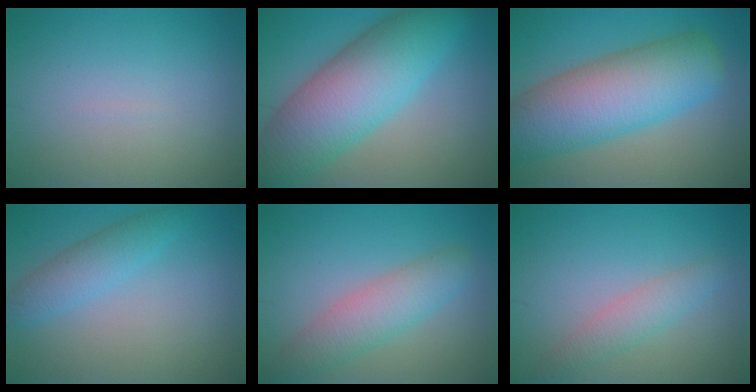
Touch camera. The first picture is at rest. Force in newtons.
{"total": 10.6, "press": 10.6, "slide": 0.4}
{"total": 10.4, "press": 10.3, "slide": 0.7}
{"total": 3.0, "press": 3.0, "slide": 0.1}
{"total": 4.2, "press": 4.2, "slide": 0.4}
{"total": 2.3, "press": 2.3, "slide": 0.0}